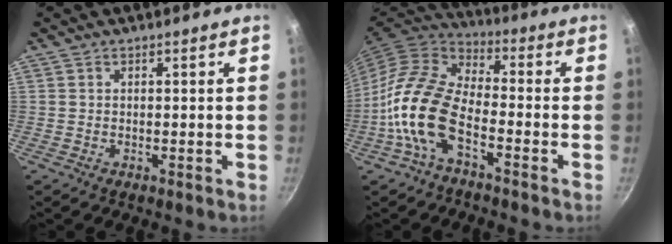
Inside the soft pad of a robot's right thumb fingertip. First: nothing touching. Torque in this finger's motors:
{"motor_torque": [-0.21, 0.75, 1.87, -0.90, 0.54]}